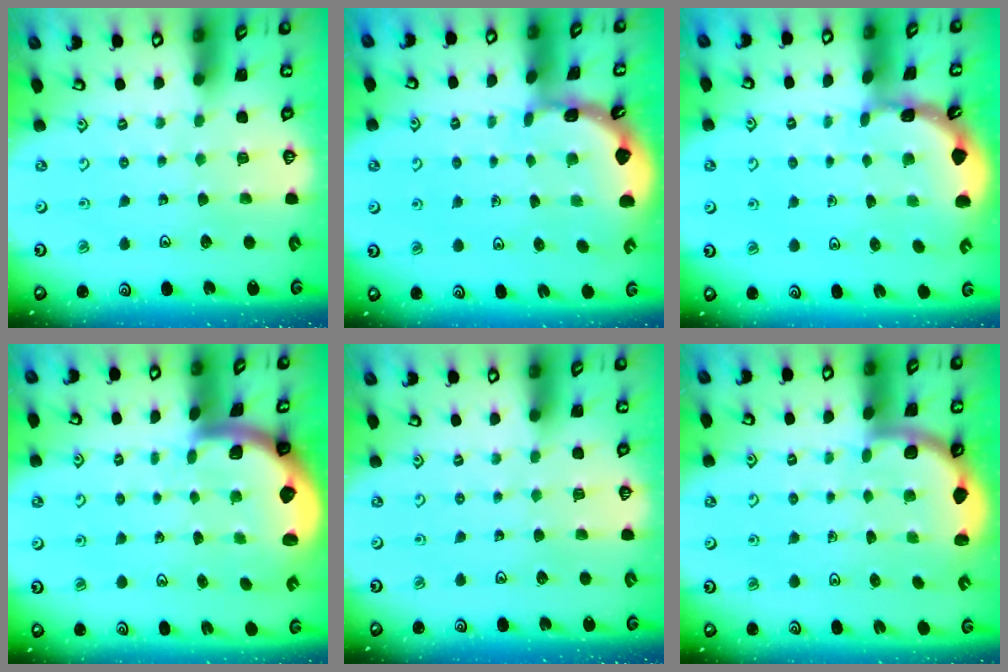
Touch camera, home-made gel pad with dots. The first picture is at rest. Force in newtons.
{"total": 1.7, "press": 1.7, "slide": 0.1}
{"total": 1.8, "press": 1.8, "slide": 0.1}
{"total": 1.9, "press": 1.8, "slide": 0.5}
{"total": 0.0}
{"total": 2.6, "press": 2.6, "slide": 0.4}